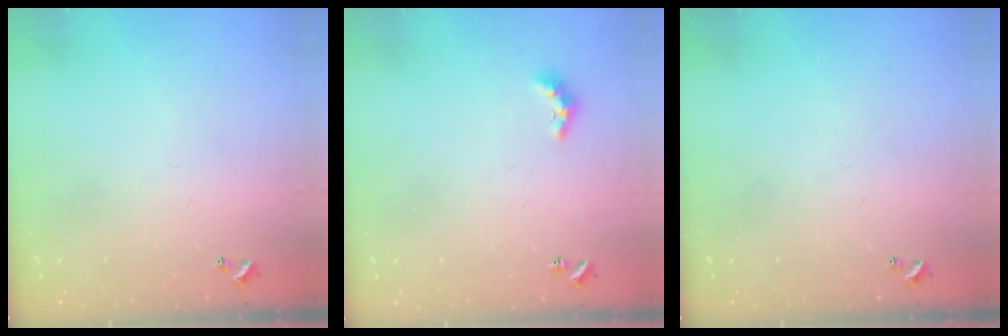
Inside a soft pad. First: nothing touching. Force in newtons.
{"total": 4.0, "press": 4.0, "slide": 0.7}
{"total": 0.0}